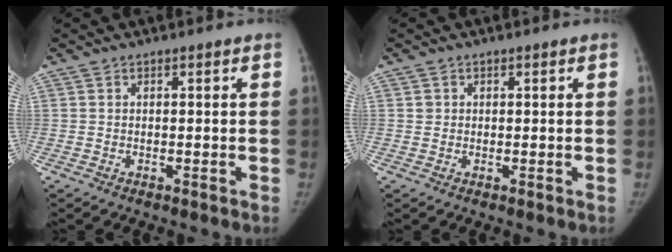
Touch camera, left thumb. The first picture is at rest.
{"total": 0.0}